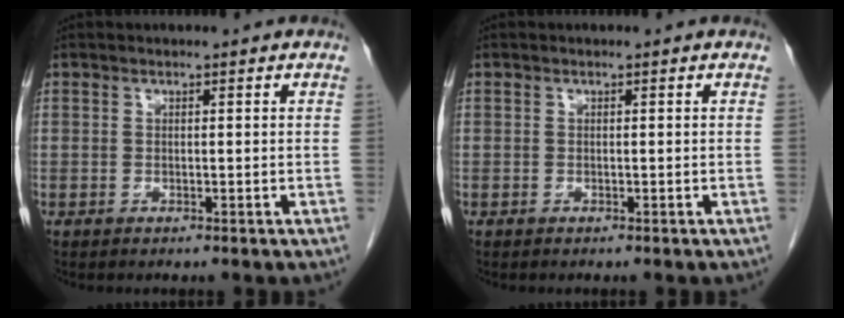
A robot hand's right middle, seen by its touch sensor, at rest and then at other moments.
{"total": 0.0}